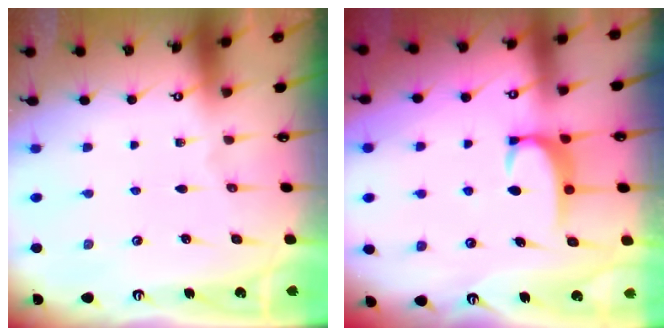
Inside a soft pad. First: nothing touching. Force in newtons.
{"total": 2.8, "press": 2.8, "slide": 0.4}